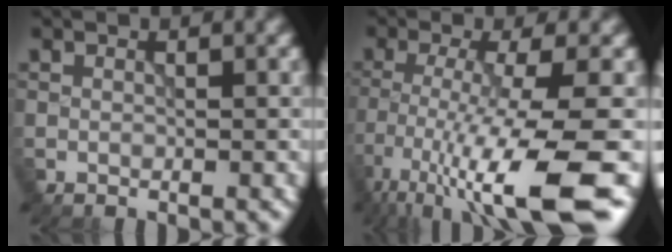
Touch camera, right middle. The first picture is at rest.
{"total": 11.7, "force": [-6.2, 2.2, 9.7], "torque": [-0.187, -0.020, -0.101]}